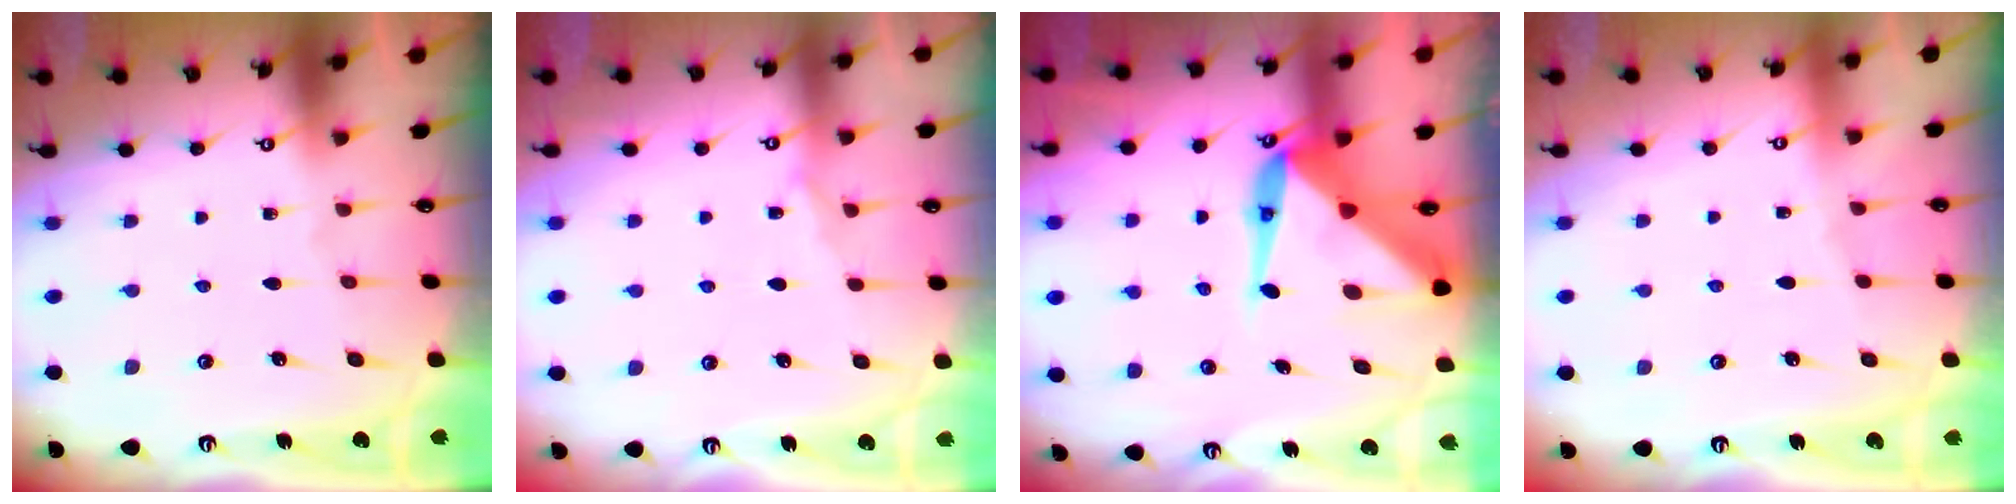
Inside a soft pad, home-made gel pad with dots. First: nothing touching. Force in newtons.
{"total": 4.0, "press": 4.0, "slide": 0.5}
{"total": 11.1, "press": 11.0, "slide": 1.1}
{"total": 2.4, "press": 2.4, "slide": 0.4}